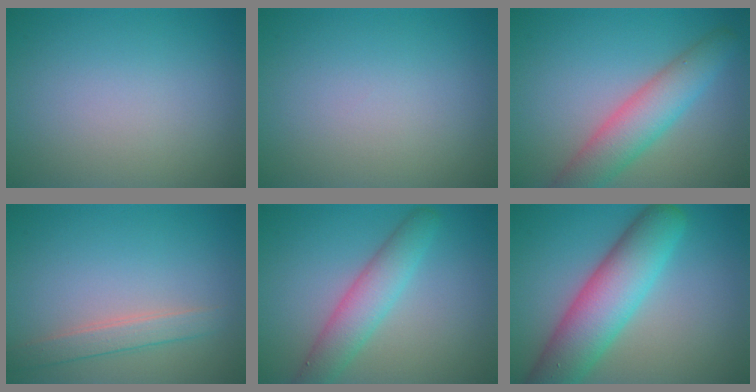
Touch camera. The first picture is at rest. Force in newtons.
{"total": 0.0}
{"total": 5.3, "press": 5.3, "slide": 0.2}
{"total": 2.2, "press": 2.2, "slide": 0.2}
{"total": 4.1, "press": 4.0, "slide": 0.4}
{"total": 8.1, "press": 8.1, "slide": 0.2}